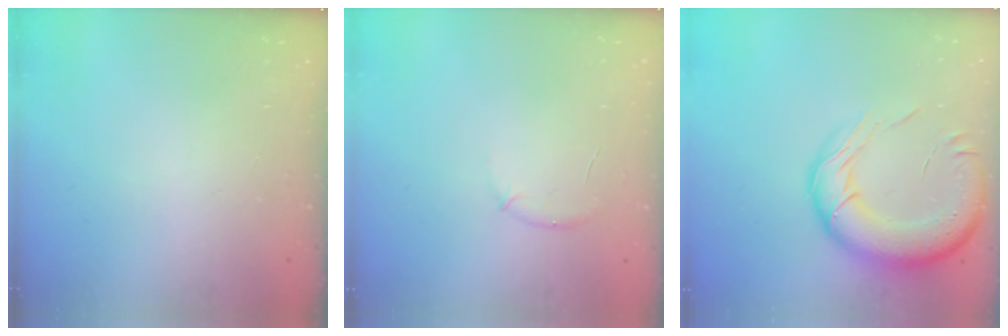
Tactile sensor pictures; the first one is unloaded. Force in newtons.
{"total": 7.3, "press": 7.0, "slide": 2.0}
{"total": 20.5, "press": 20.0, "slide": 4.5}